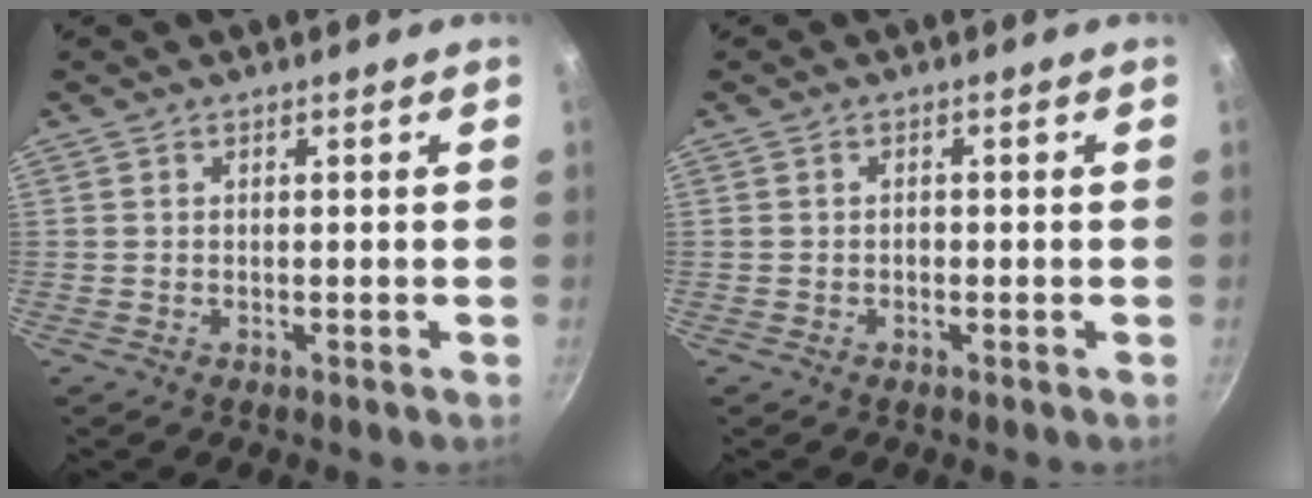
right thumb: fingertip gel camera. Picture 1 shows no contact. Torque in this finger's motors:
{"motor_torque": [0.18, 0.13, 0.47, 0.05, -0.01]}